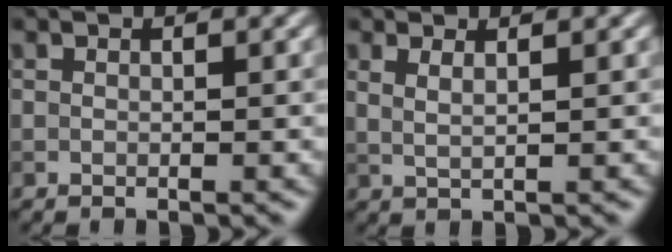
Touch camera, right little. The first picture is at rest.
{"total": 1.6, "force": [0.9, 0.5, 1.2], "torque": [-0.019, -0.002, 0.012]}